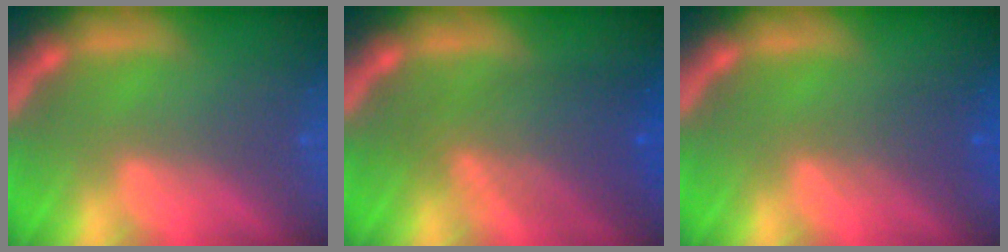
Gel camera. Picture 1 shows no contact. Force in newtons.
{"total": 6.0}
{"total": 2.0}